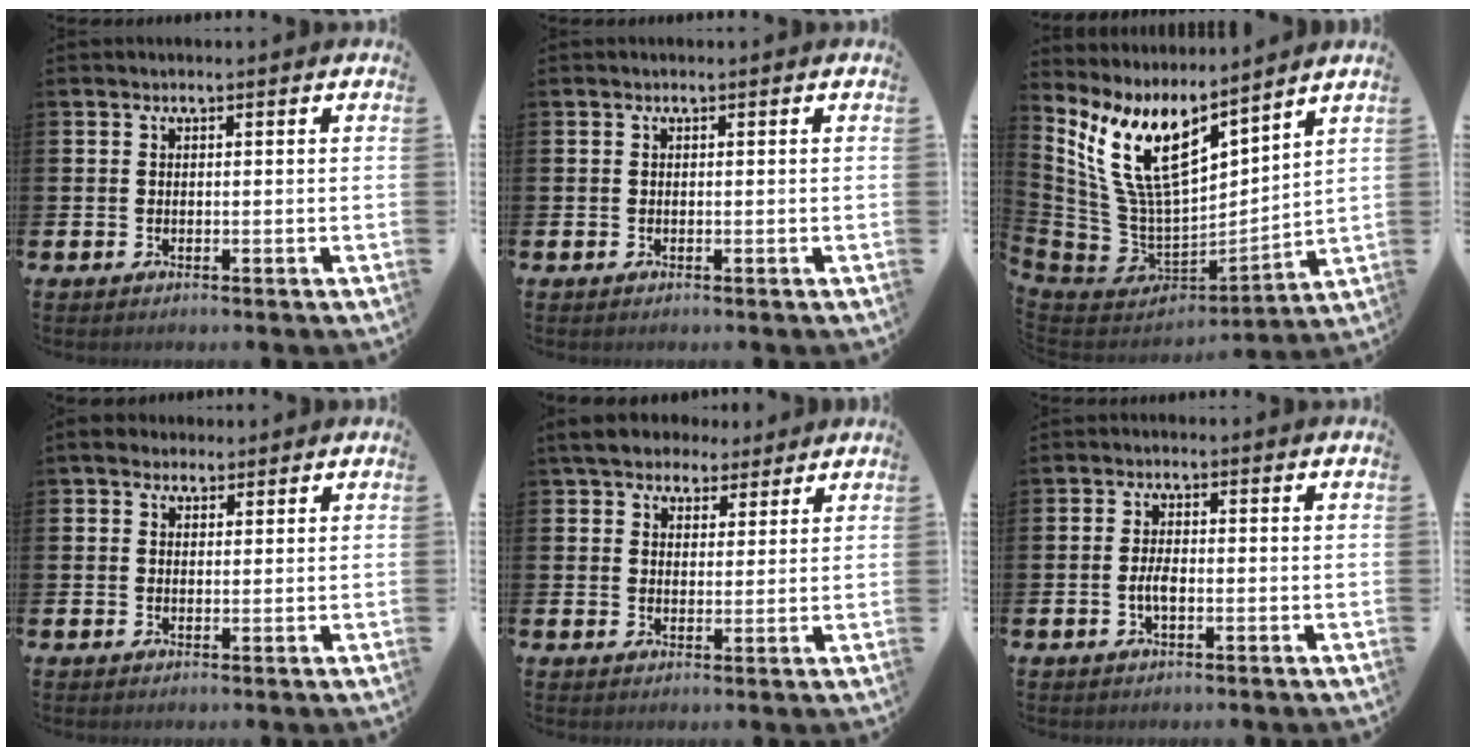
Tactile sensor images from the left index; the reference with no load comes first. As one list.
[{"total": 0.0}, {"total": 12.8, "force": [8.1, 5.8, 8.0], "torque": [-0.193, -0.044, 0.155]}, {"total": 2.6, "force": [2.2, 1.5, 0.0], "torque": [0.009, -0.005, 0.036]}, {"total": 5.5, "force": [4.8, 2.5, 0.8], "torque": [-0.022, -0.017, 0.086]}, {"total": 2.3, "force": [-1.0, 0.8, 1.9], "torque": [-0.032, 0.001, -0.019]}]